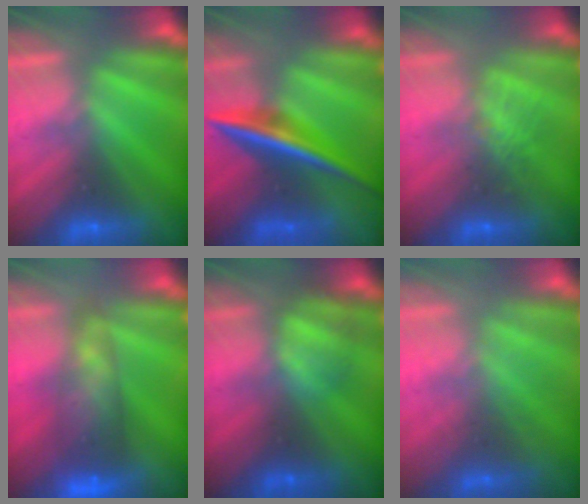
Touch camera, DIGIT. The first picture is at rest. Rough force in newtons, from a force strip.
{"total": 6.9}
{"total": 2.8}
{"total": 7.4}
{"total": 2.4}
{"total": 2.2}